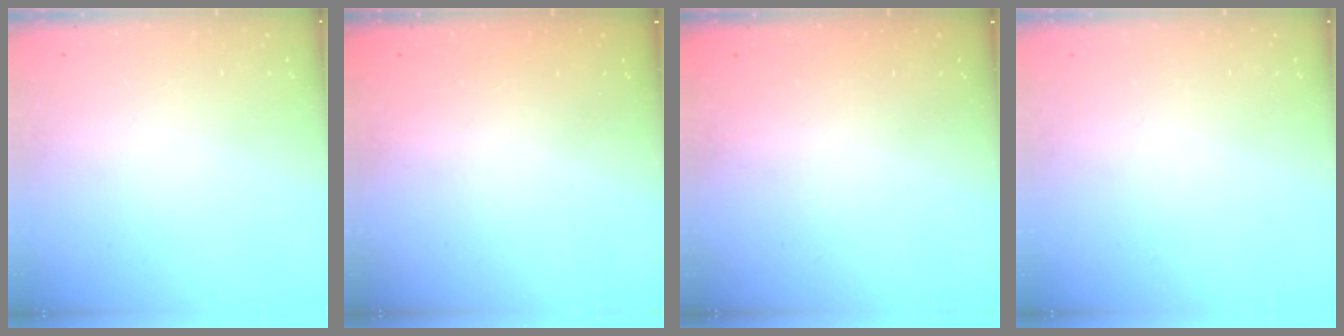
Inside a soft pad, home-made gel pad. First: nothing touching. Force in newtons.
{"total": 2.3, "press": 2.2, "slide": 0.7}
{"total": 2.4, "press": 2.2, "slide": 0.8}
{"total": 0.0}